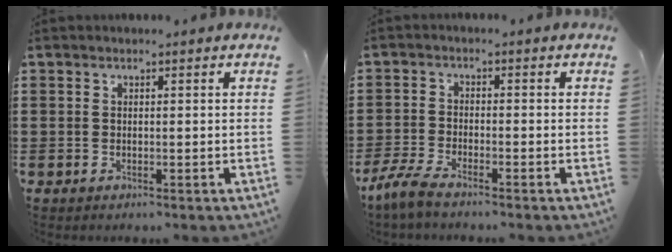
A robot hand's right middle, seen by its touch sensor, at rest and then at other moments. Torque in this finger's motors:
{"motor_torque": [1.38, -0.40, 0.06, 0.08]}